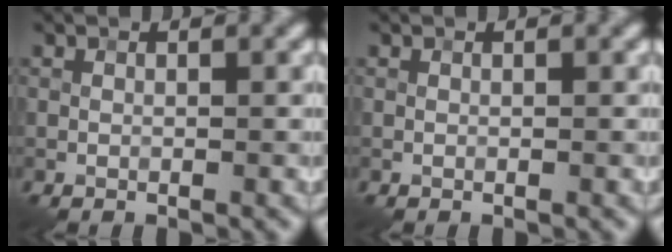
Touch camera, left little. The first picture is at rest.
{"total": 0.0}